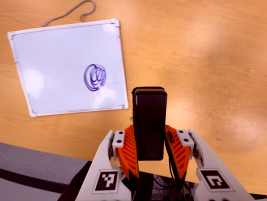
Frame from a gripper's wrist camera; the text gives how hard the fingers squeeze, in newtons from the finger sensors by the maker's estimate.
{"total": 5.0, "left": 3.5, "right": 6.5}